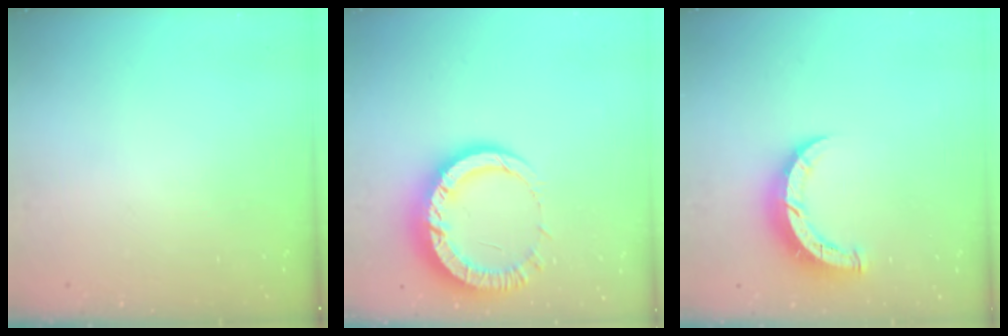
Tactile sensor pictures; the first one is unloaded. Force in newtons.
{"total": 15.0, "press": 15.0, "slide": 1.4}
{"total": 7.5, "press": 7.5, "slide": 0.6}